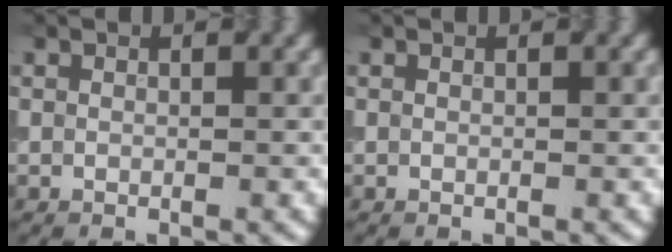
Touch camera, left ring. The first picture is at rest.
{"total": 0.0}